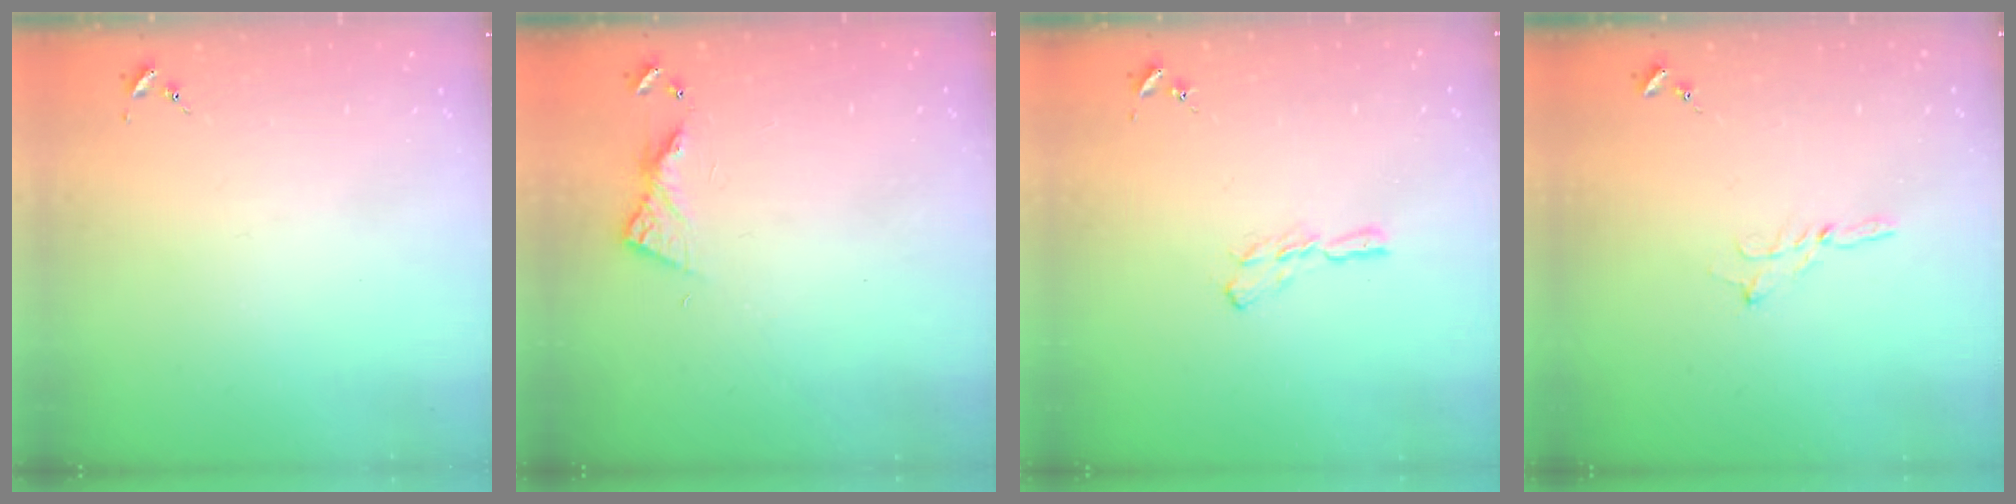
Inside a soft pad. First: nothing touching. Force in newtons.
{"total": 6.1, "press": 6.1, "slide": 0.6}
{"total": 5.8, "press": 5.8, "slide": 0.5}
{"total": 2.3, "press": 2.3, "slide": 0.2}